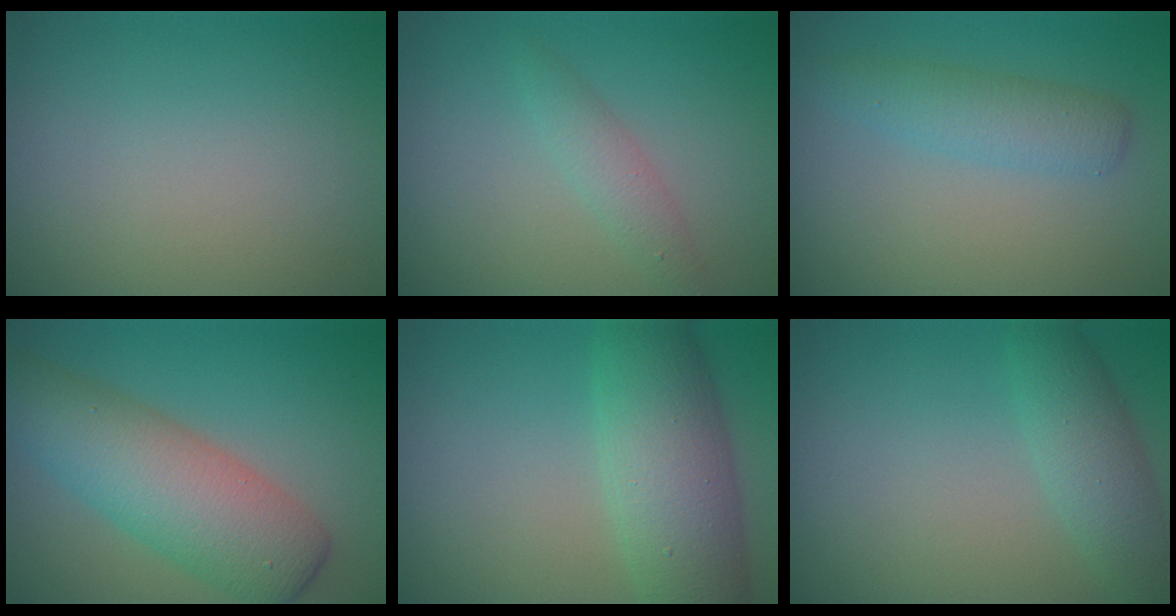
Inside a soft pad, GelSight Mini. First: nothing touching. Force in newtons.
{"total": 1.8, "press": 1.8, "slide": 0.1}
{"total": 2.9, "press": 2.9, "slide": 0.1}
{"total": 7.5, "press": 7.5, "slide": 0.4}
{"total": 7.4, "press": 7.4, "slide": 0.2}
{"total": 3.5, "press": 3.5, "slide": 0.1}